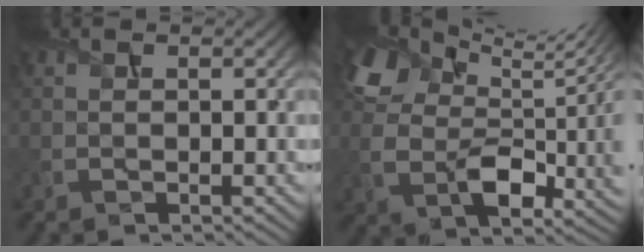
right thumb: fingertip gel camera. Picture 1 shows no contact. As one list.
[{"total": 12.0, "force": [4.7, 7.0, 8.5], "torque": [-0.189, -0.010, 0.088]}]